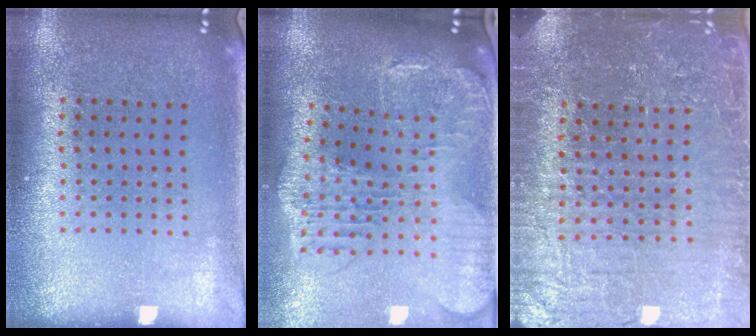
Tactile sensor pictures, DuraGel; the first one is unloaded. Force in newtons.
{"total": 2.2, "press": 2.0, "slide": 1.0}
{"total": 4.4, "press": 4.2, "slide": 1.3}